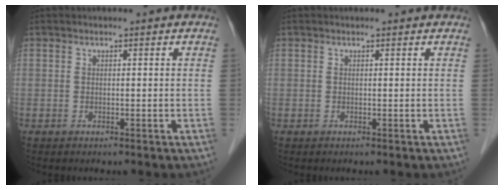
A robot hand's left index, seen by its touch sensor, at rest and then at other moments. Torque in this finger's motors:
{"motor_torque": [0.03, -0.07, -0.01, -0.01]}